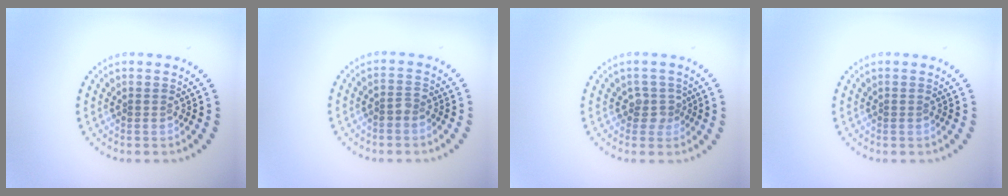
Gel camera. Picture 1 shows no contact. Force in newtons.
{"total": 1.2, "press": 1.1, "slide": 0.5}
{"total": 1.8, "press": 1.4, "slide": 1.2}
{"total": 0.0}